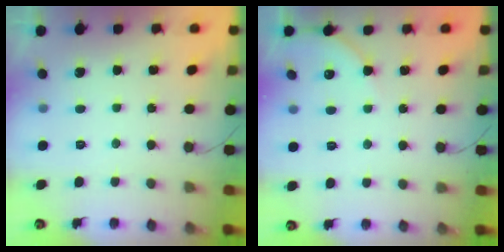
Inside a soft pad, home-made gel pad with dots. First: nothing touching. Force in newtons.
{"total": 5.9, "press": 5.8, "slide": 0.8}